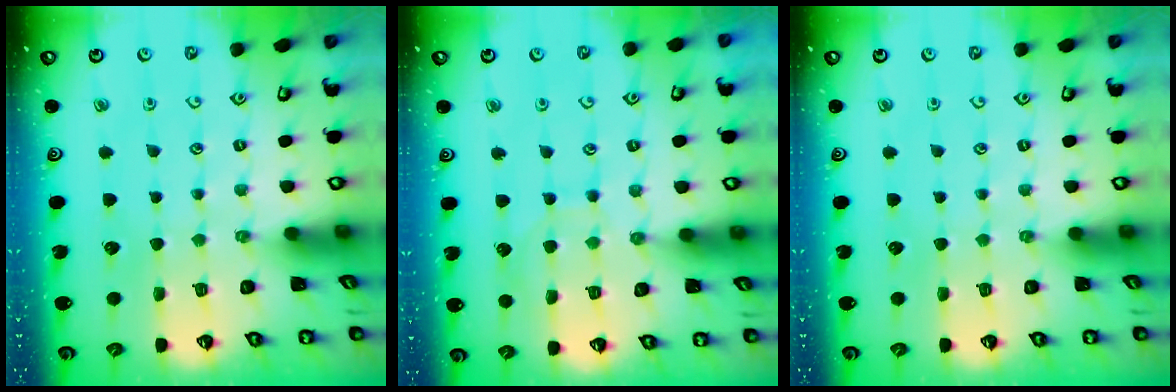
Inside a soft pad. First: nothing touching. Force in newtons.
{"total": 6.9, "press": 6.8, "slide": 0.5}
{"total": 0.0}